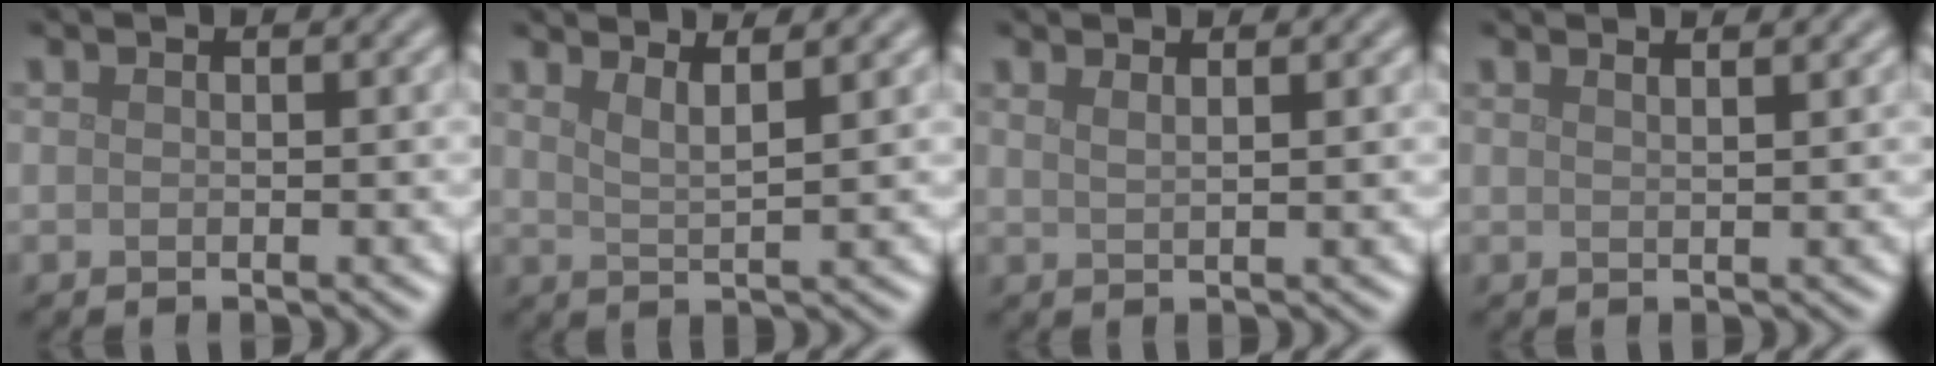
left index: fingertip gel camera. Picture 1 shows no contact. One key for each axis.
{"total": 2.9, "fx": 2.2, "fy": 0.6, "fz": 1.8, "tx": -0.019, "ty": 0.002, "tz": 0.033}
{"total": 2.0, "fx": 1.3, "fy": 0.8, "fz": 1.3, "tx": -0.004, "ty": 0.007, "tz": 0.004}
{"total": 3.0, "fx": 2.2, "fy": 1.2, "fz": 1.7, "tx": 0.008, "ty": 0.017, "tz": -0.003}